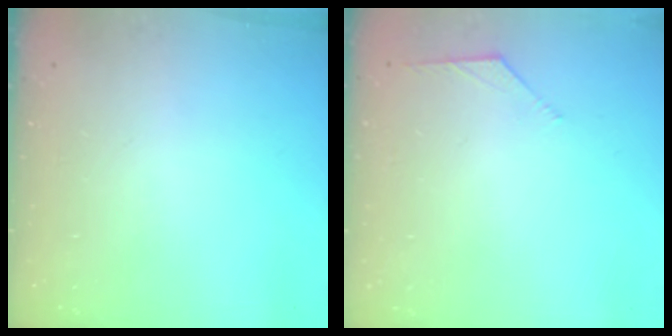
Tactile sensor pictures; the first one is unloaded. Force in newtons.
{"total": 2.5, "press": 2.4, "slide": 0.7}